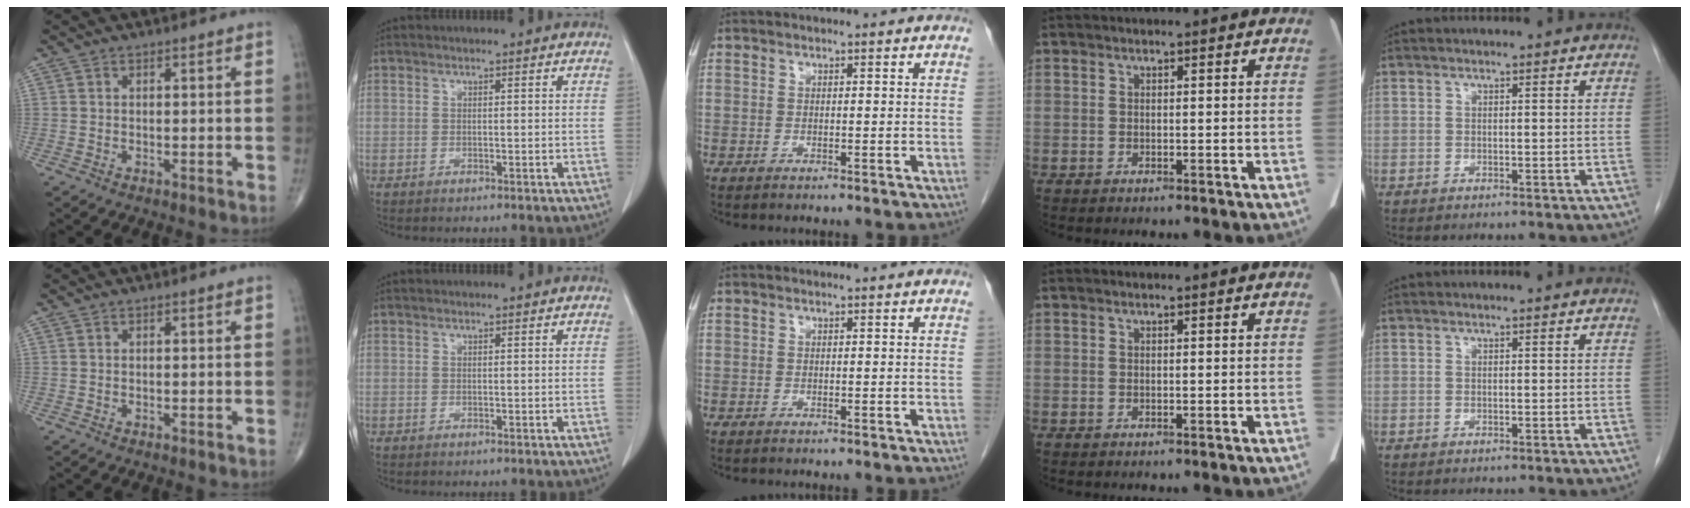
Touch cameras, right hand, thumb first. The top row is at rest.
{}